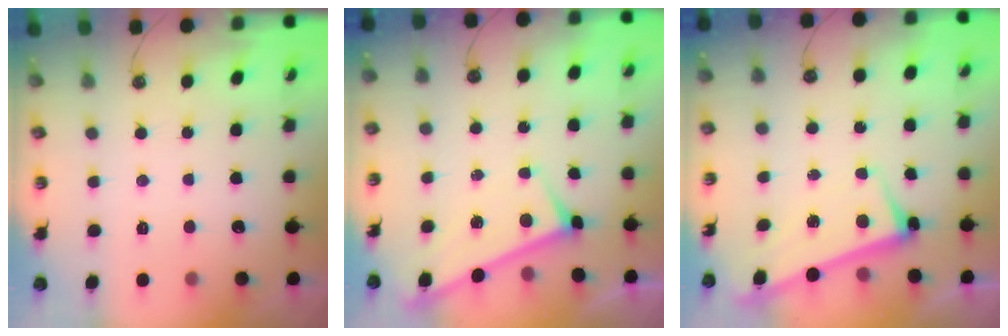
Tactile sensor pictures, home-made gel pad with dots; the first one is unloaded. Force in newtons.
{"total": 3.4, "press": 3.4, "slide": 0.4}
{"total": 2.7, "press": 2.7, "slide": 0.4}